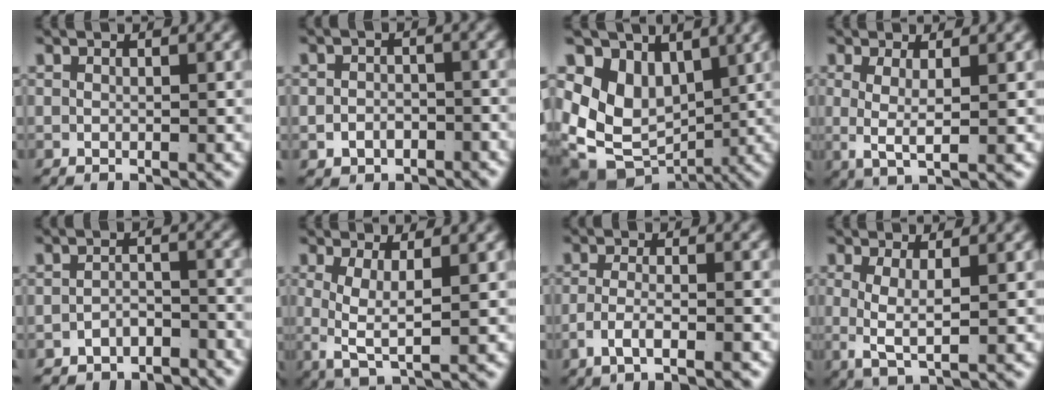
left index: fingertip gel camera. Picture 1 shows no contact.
{"total": 2.3, "force": [-1.6, 1.5, 0.4], "torque": [-0.005, -0.013, -0.022]}
{"total": 13.5, "force": [-0.9, 11.6, 6.9], "torque": [-0.171, -0.063, 0.001]}
{"total": 4.1, "force": [0.2, 1.3, 3.9], "torque": [-0.078, -0.015, 0.012]}
{"total": 3.2, "force": [-2.9, 1.1, 0.4], "torque": [0.005, -0.012, -0.049]}
{"total": 4.4, "force": [0.1, 1.7, 4.0], "torque": [-0.089, -0.025, 0.016]}
{"total": 3.3, "force": [-2.1, 0.5, 2.5], "torque": [-0.049, -0.016, -0.031]}
{"total": 3.9, "force": [0.1, 1.4, 3.7], "torque": [-0.082, -0.021, 0.014]}